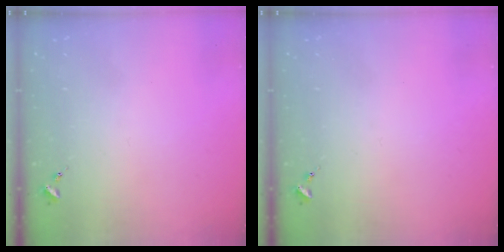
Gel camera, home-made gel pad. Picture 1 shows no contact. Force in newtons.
{"total": 0.0}